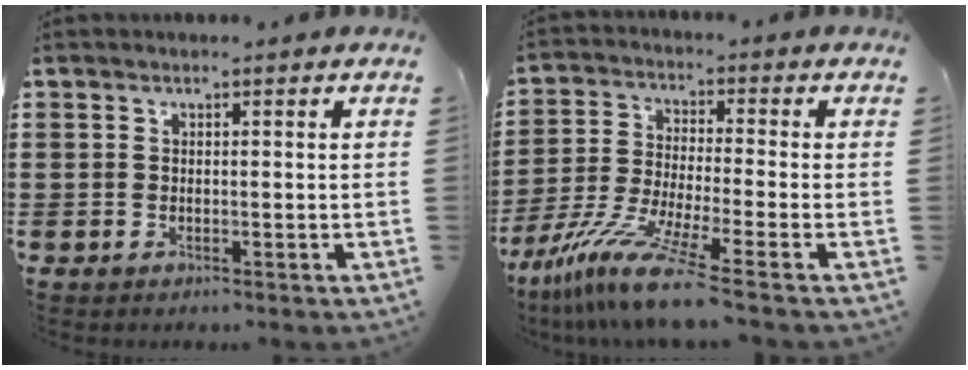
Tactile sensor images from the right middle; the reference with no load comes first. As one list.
[{"total": 9.7, "force": [-7.3, -0.1, 6.3], "torque": [-0.139, -0.011, -0.147]}]